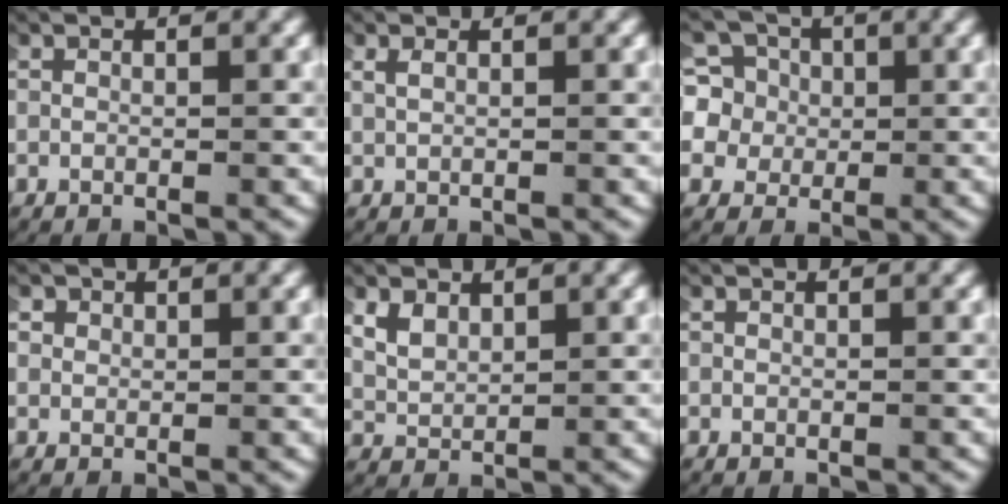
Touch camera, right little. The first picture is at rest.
{"total": 1.0, "force": [0.7, 0.2, 0.7], "torque": [-0.016, 0.000, 0.016]}
{"total": 9.6, "force": [-1.0, 9.1, 2.9], "torque": [-0.120, -0.032, -0.027]}
{"total": 1.5, "force": [0.3, 1.5, 0.3], "torque": [-0.018, 0.000, 0.000]}
{"total": 2.0, "force": [1.1, 1.1, 1.2], "torque": [-0.036, -0.007, 0.031]}
{"total": 0.0}